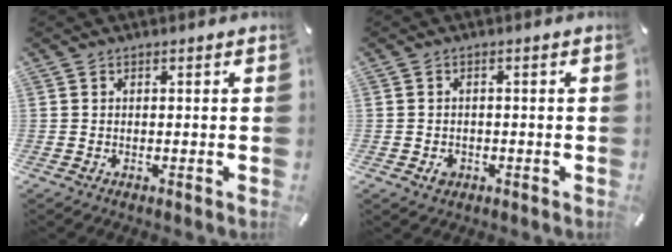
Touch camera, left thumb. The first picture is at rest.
{"total": 2.2, "force": [-0.8, 1.8, 1.0], "torque": [-0.018, 0.003, -0.014]}